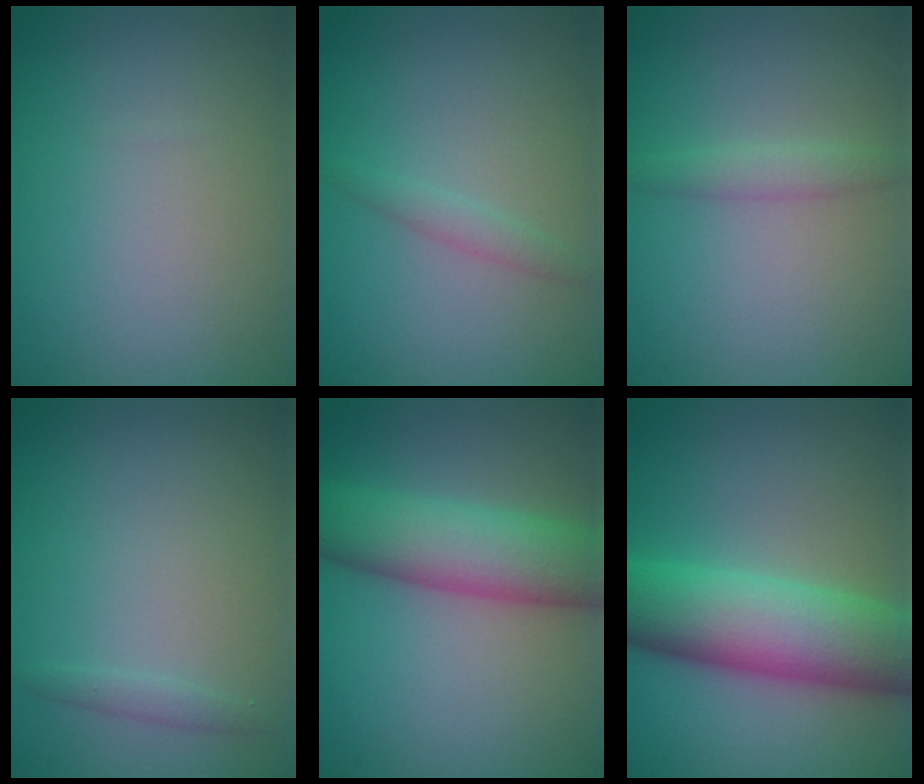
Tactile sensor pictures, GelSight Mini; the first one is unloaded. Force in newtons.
{"total": 1.1, "press": 1.1, "slide": 0.0}
{"total": 1.4, "press": 1.4, "slide": 0.1}
{"total": 0.8, "press": 0.8, "slide": 0.0}
{"total": 7.1, "press": 7.1, "slide": 0.2}
{"total": 9.4, "press": 9.4, "slide": 0.3}